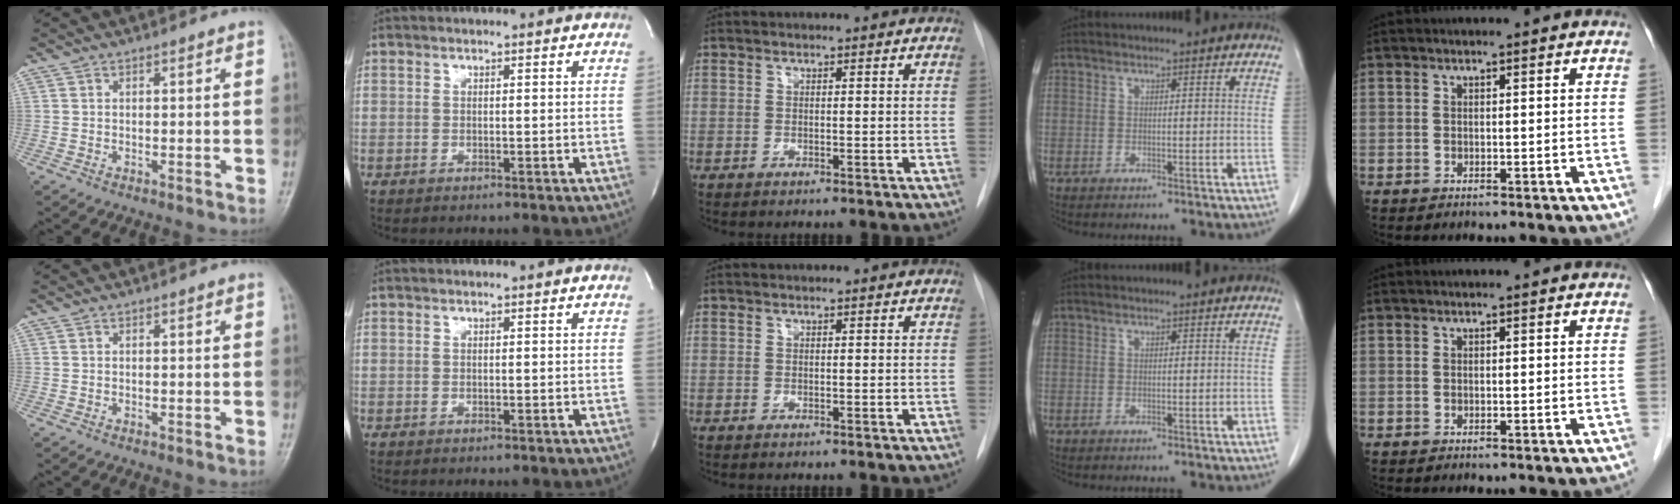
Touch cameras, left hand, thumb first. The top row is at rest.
{}